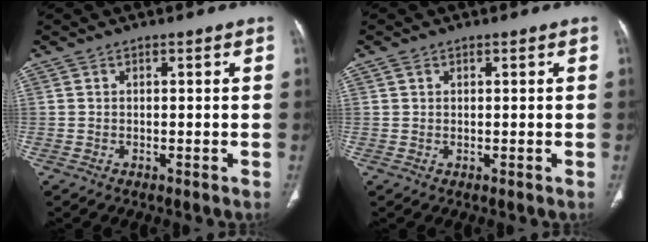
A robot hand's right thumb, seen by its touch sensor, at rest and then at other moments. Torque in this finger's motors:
{"motor_torque": [-0.12, -0.12, 0.52, 0.06, -0.07]}